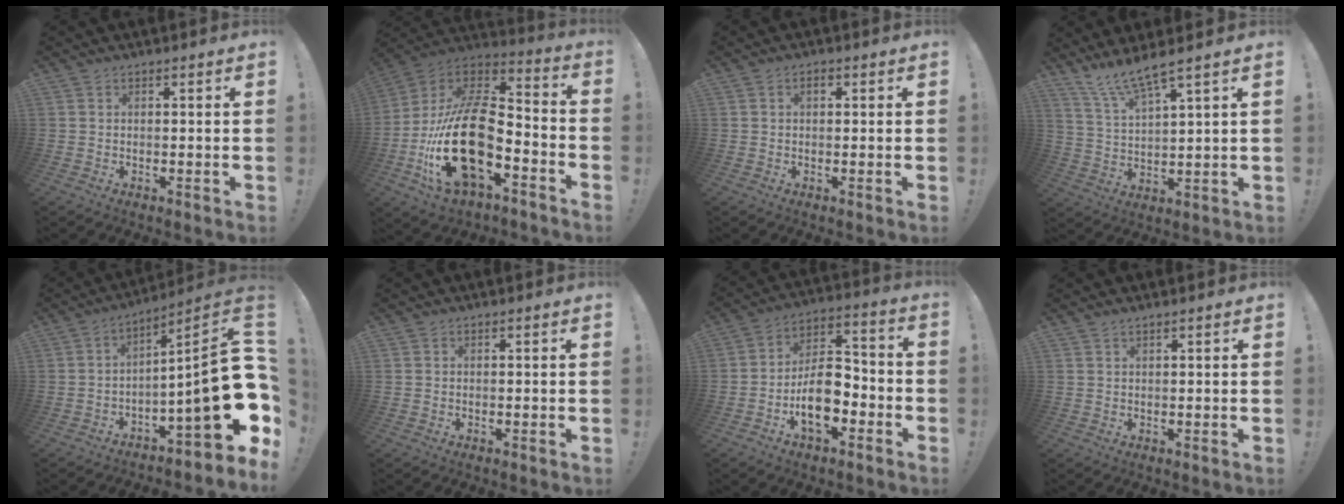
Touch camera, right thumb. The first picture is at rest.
{"total": 25.4, "force": [-7.0, 13.2, 20.6], "torque": [-0.414, 0.024, -0.114]}
{"total": 1.5, "force": [0.4, 0.9, 1.2], "torque": [-0.024, 0.005, 0.004]}
{"total": 8.6, "force": [7.4, 0.4, 4.4], "torque": [-0.097, -0.039, 0.131]}
{"total": 20.2, "force": [-3.1, 4.5, 19.4], "torque": [-0.280, 0.000, -0.046]}
{"total": 0.0}
{"total": 13.5, "force": [-5.7, 7.8, 9.4], "torque": [-0.157, 0.036, -0.097]}
{"total": 0.8, "force": [0.7, -0.1, 0.4], "torque": [-0.010, 0.000, 0.013]}